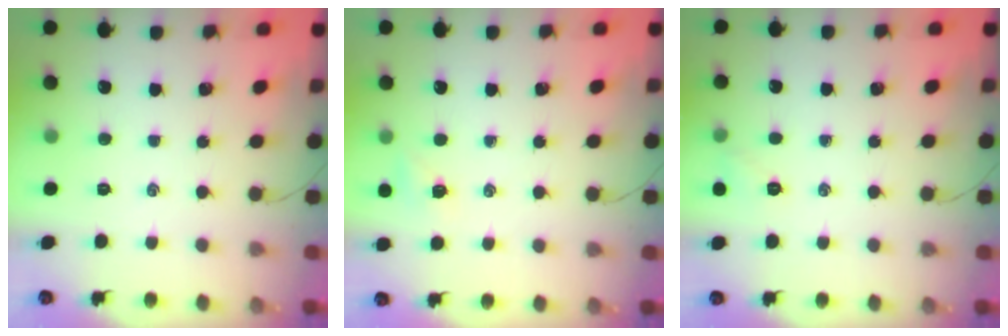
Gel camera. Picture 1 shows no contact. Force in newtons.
{"total": 4.0, "press": 3.8, "slide": 1.1}
{"total": 4.8, "press": 4.6, "slide": 1.3}